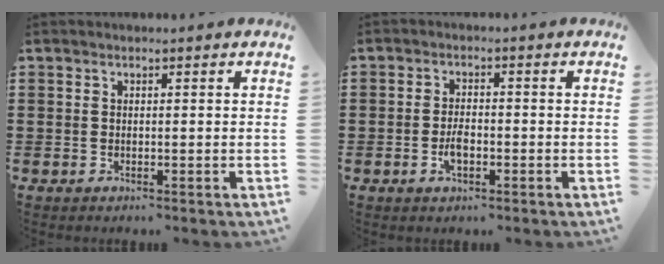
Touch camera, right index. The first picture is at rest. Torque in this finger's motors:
{"motor_torque": [1.31, 0.83, 0.17, -0.01]}